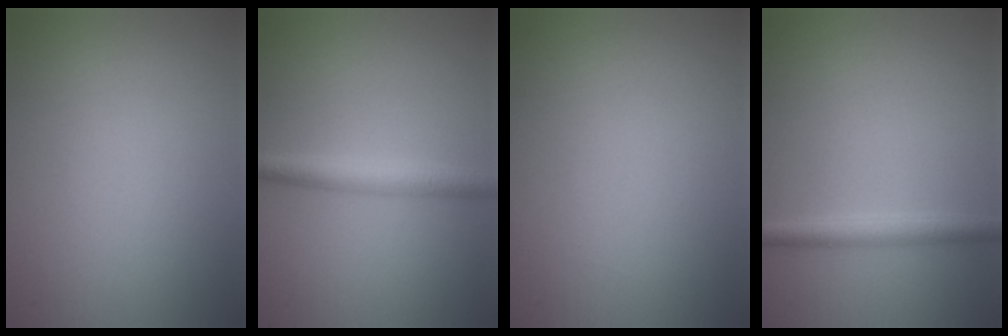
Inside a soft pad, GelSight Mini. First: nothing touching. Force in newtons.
{"total": 2.9, "press": 2.9, "slide": 0.1}
{"total": 0.0}
{"total": 2.4, "press": 2.4, "slide": 0.1}